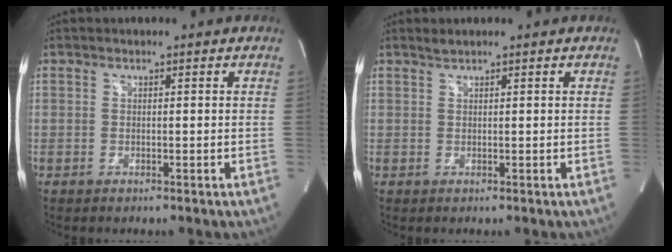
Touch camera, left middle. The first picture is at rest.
{"total": 0.8, "force": [0.7, -0.1, 0.2], "torque": [-0.010, 0.003, 0.018]}